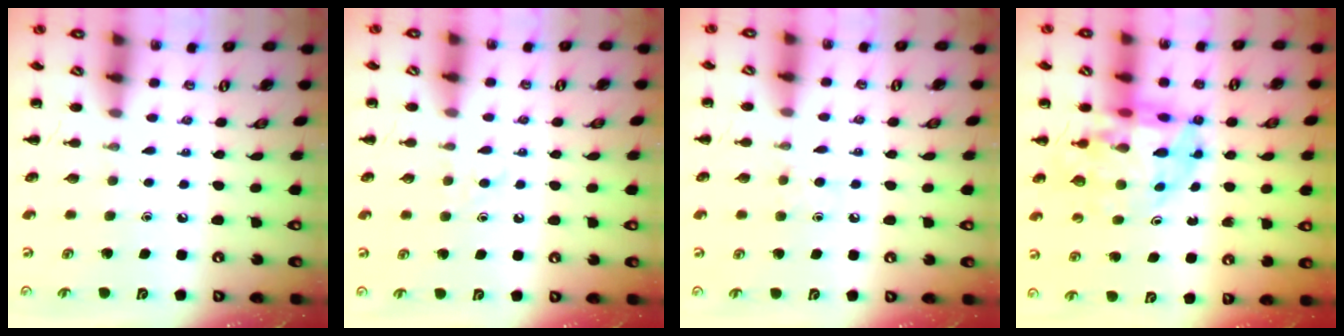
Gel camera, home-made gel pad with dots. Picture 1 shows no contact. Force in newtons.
{"total": 3.4, "press": 3.1, "slide": 1.2}
{"total": 4.7, "press": 4.4, "slide": 1.5}
{"total": 11.2, "press": 10.8, "slide": 3.2}